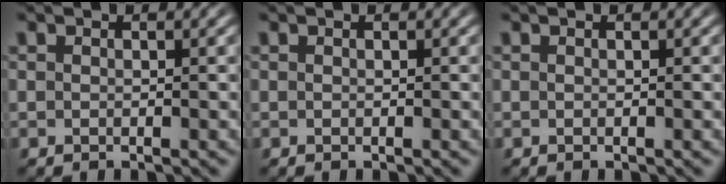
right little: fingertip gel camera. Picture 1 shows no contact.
{"total": 0.0}
{"total": 0.0}